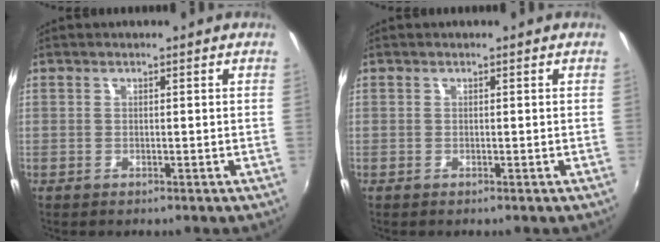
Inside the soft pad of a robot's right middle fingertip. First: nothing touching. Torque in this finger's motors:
{"motor_torque": [0.00, 0.00, 0.00, 0.00]}